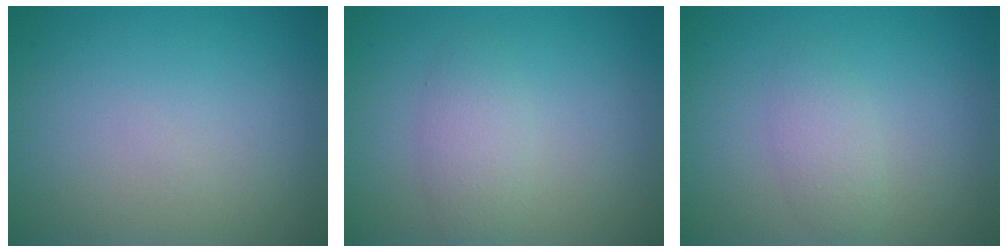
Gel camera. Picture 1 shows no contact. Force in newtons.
{"total": 2.1, "press": 2.1, "slide": 0.1}
{"total": 1.8, "press": 1.8, "slide": 0.1}